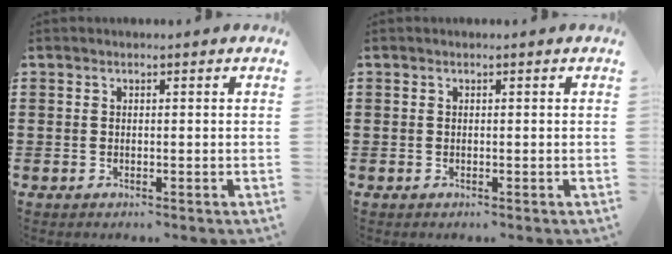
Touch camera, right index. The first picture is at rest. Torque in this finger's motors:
{"motor_torque": [0.01, 0.01, 0.00, 0.00]}